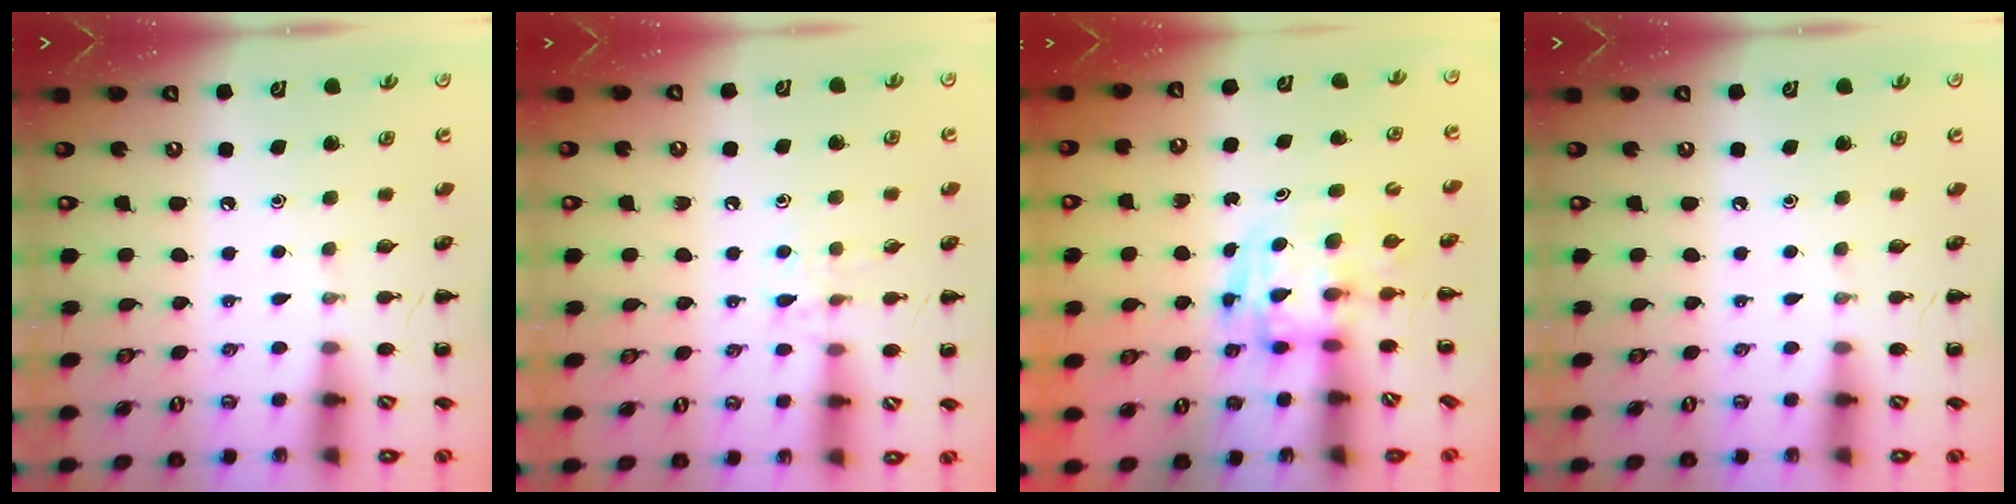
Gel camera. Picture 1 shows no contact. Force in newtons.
{"total": 7.0, "press": 6.9, "slide": 1.4}
{"total": 3.5, "press": 3.5, "slide": 0.6}
{"total": 0.0}